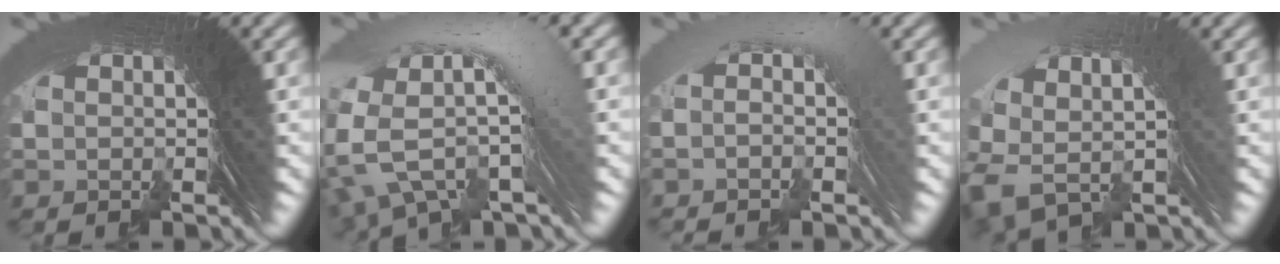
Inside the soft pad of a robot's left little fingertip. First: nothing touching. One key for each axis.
{"total": 7.9, "fx": 0.1, "fy": 4.7, "fz": 6.3, "tx": -0.123, "ty": 0.015, "tz": -0.007}
{"total": 2.6, "fx": 0.1, "fy": 0.7, "fz": 2.5, "tx": -0.019, "ty": 0.026, "tz": -0.010}
{"total": 3.6, "fx": 0.4, "fy": 2.0, "fz": 3.0, "tx": -0.062, "ty": -0.006, "tz": 0.021}